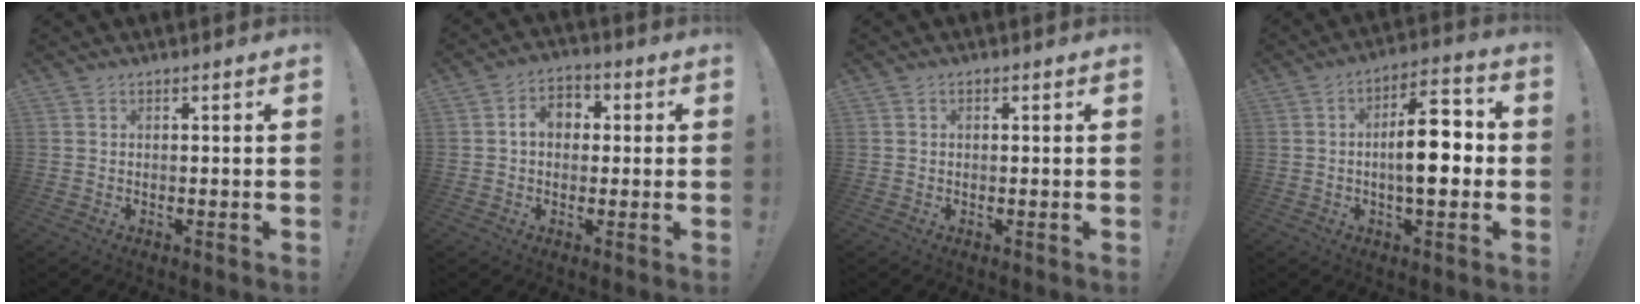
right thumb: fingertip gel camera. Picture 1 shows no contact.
{"total": 6.8, "force": [0.9, 5.1, 4.3], "torque": [-0.062, 0.011, 0.015]}
{"total": 0.6, "force": [-0.2, 0.5, 0.3], "torque": [-0.004, 0.003, -0.003]}
{"total": 13.8, "force": [-1.1, 5.6, 12.6], "torque": [-0.186, 0.012, -0.024]}